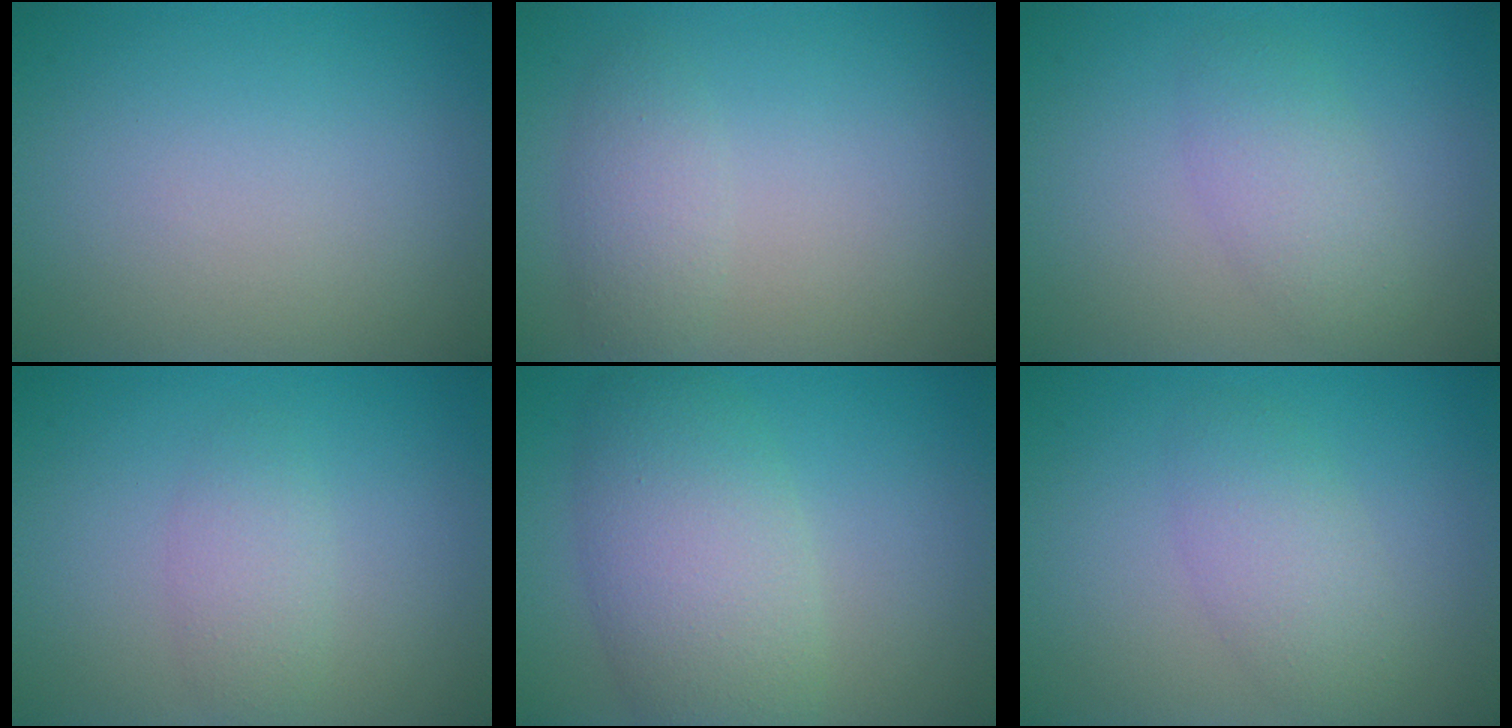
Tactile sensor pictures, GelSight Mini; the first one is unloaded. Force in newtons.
{"total": 2.1, "press": 2.1, "slide": 0.2}
{"total": 2.7, "press": 2.7, "slide": 0.3}
{"total": 1.9, "press": 1.9, "slide": 0.1}
{"total": 6.6, "press": 6.6, "slide": 0.5}
{"total": 3.0, "press": 3.0, "slide": 0.2}